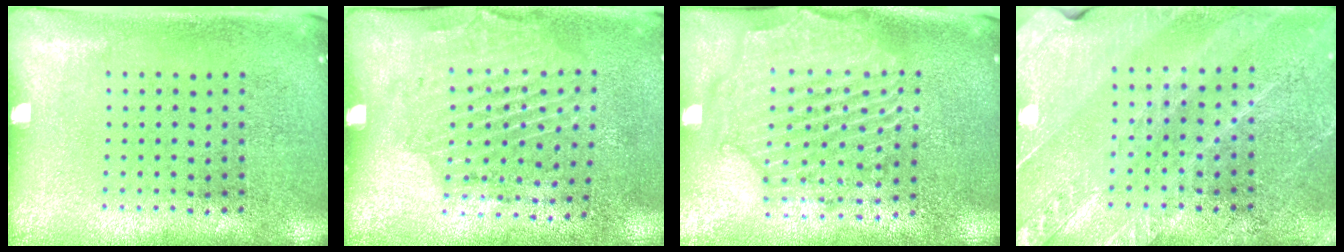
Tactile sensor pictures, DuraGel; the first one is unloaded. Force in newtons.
{"total": 1.8, "press": 1.1, "slide": 1.4}
{"total": 2.3, "press": 2.2, "slide": 0.8}
{"total": 3.1, "press": 2.9, "slide": 1.1}